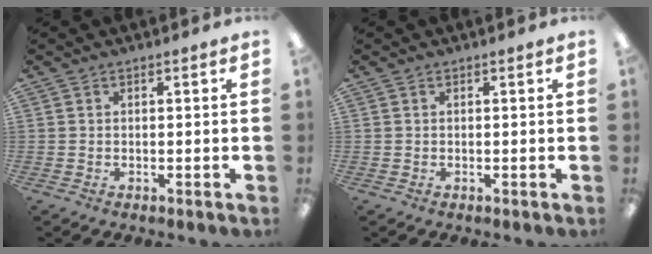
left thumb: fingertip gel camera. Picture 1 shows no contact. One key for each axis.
{"total": 0.0}